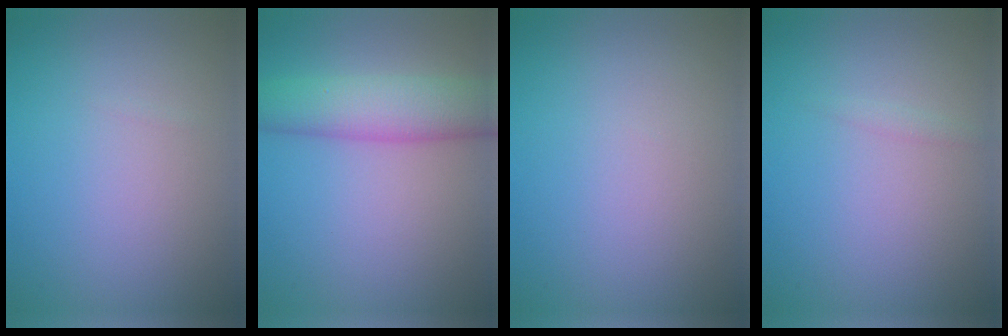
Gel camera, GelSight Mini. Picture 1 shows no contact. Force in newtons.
{"total": 6.0, "press": 5.9, "slide": 0.1}
{"total": 0.0}
{"total": 0.6, "press": 0.6, "slide": 0.0}